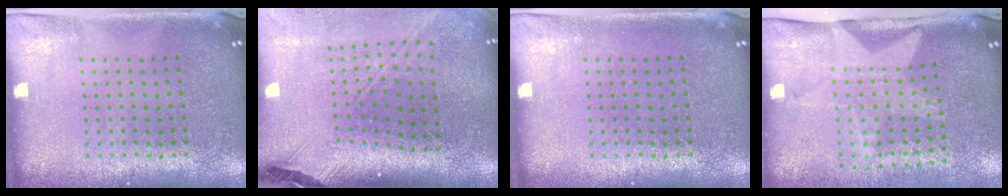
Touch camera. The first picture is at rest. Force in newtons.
{"total": 2.8, "press": 2.0, "slide": 2.0}
{"total": 0.0}
{"total": 2.1, "press": 1.5, "slide": 1.4}